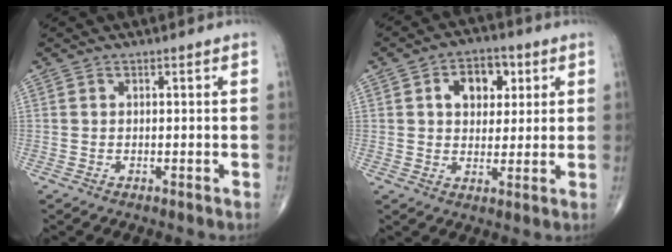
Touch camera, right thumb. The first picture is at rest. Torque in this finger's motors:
{"motor_torque": [-0.02, 0.14, 0.56, 0.21, 0.00]}